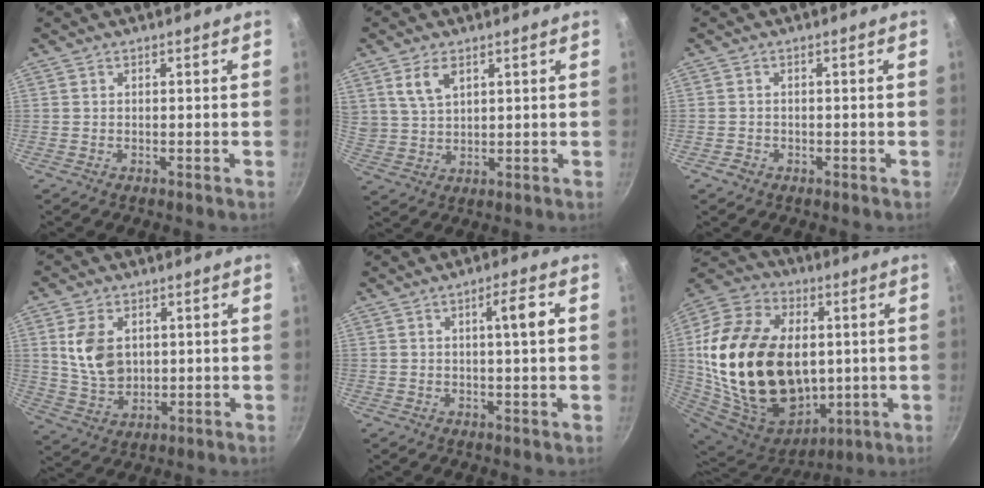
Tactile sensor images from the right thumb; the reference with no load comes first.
{"total": 6.2, "force": [3.2, 3.6, 4.0], "torque": [-0.065, -0.012, 0.070]}
{"total": 1.6, "force": [-0.8, 1.3, 0.5], "torque": [-0.006, 0.009, -0.011]}
{"total": 9.8, "force": [2.1, 6.9, 6.6], "torque": [-0.108, -0.017, 0.049]}
{"total": 5.0, "force": [0.8, 0.6, 4.9], "torque": [-0.075, 0.005, 0.012]}
{"total": 33.8, "force": [2.0, 22.6, 25.0], "torque": [-0.464, 0.001, 0.046]}